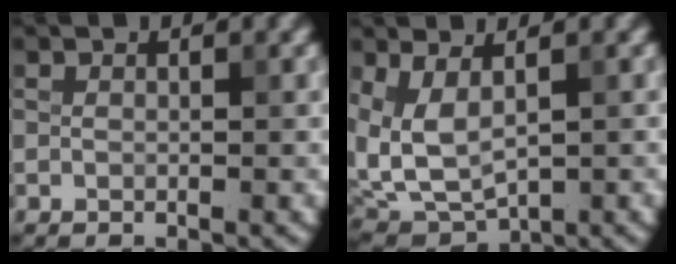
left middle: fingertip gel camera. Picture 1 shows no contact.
{"total": 5.0, "force": [1.0, 2.8, 4.1], "torque": [-0.099, -0.006, 0.027]}